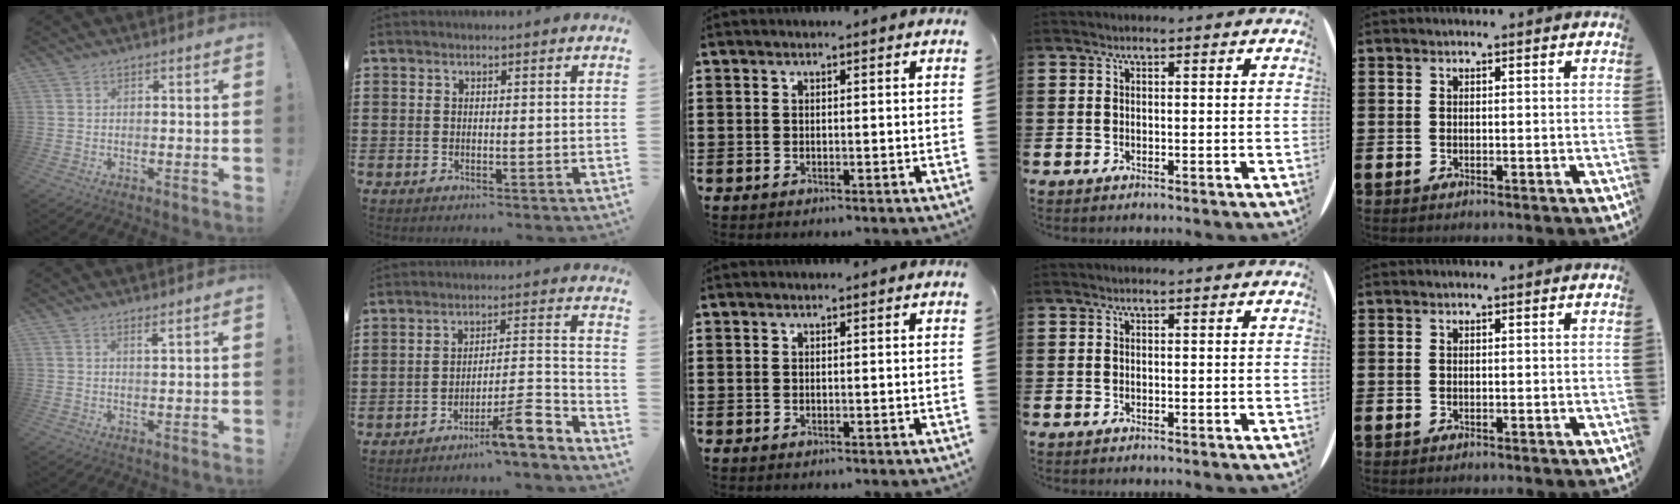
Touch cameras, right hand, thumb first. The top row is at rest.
{"thumb": {"total": 1.9, "force": [1.4, 0.0, 1.3], "torque": [-0.013, -0.008, 0.019]}, "index": {"total": 7.8, "force": [-5.8, 0.5, 5.2], "torque": [-0.079, -0.001, -0.106]}}